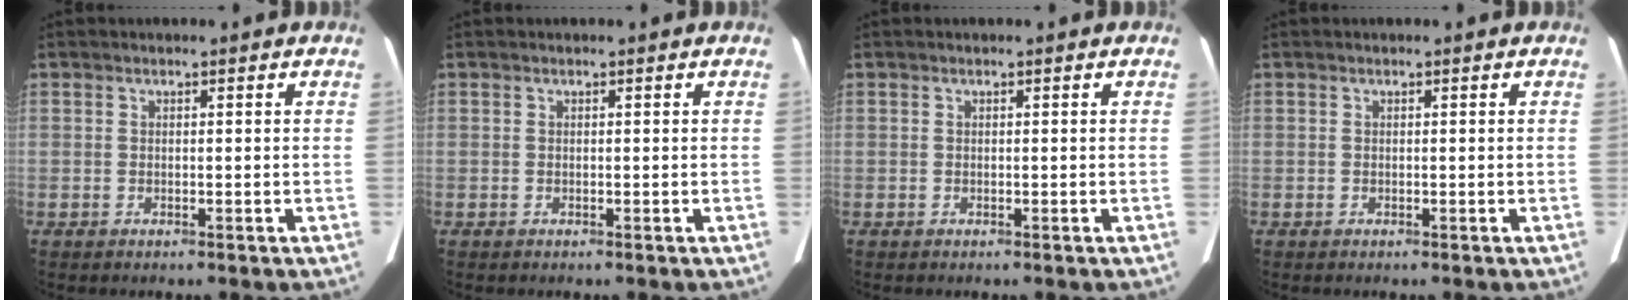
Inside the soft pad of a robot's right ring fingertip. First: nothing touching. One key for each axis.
{"total": 0.0}
{"total": 0.0}
{"total": 0.0}